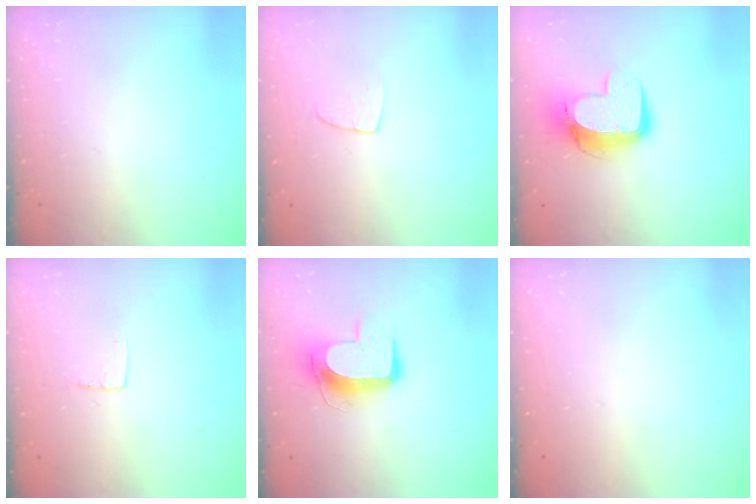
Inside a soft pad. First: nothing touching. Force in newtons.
{"total": 3.3, "press": 3.3, "slide": 0.2}
{"total": 11.5, "press": 11.5, "slide": 1.0}
{"total": 4.5, "press": 4.5, "slide": 0.4}
{"total": 10.6, "press": 10.5, "slide": 1.0}
{"total": 0.0}